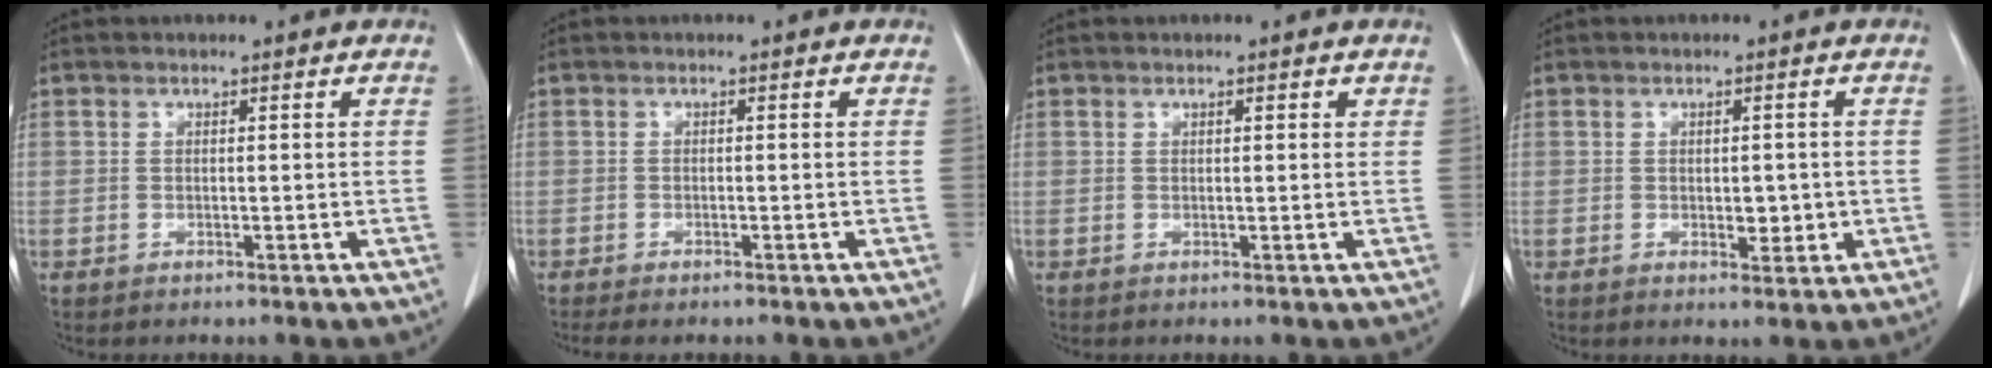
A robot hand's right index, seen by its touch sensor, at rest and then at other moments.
{"total": 2.7, "force": [-1.7, 1.1, 1.8], "torque": [-0.041, -0.002, -0.024]}
{"total": 1.5, "force": [0.7, 0.6, 1.1], "torque": [-0.024, 0.001, 0.012]}
{"total": 3.7, "force": [-0.5, 2.0, 3.0], "torque": [-0.043, 0.002, 0.002]}